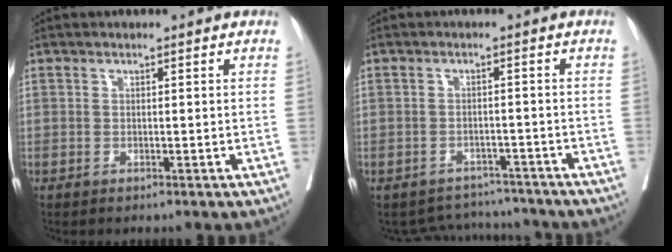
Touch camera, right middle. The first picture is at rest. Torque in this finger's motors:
{"motor_torque": [-0.47, -0.16, -0.23, -0.06]}